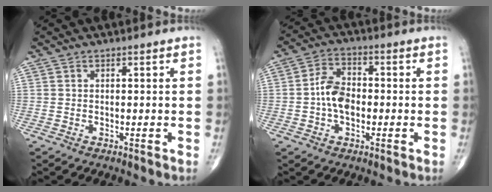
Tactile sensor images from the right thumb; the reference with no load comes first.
{"total": 7.2, "force": [-0.9, 4.6, 5.4], "torque": [-0.089, 0.019, -0.025]}